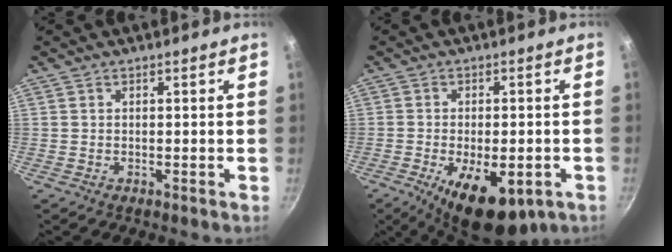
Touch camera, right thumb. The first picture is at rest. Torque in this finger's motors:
{"motor_torque": [-0.05, 0.69, 0.51, 0.33, 0.11]}